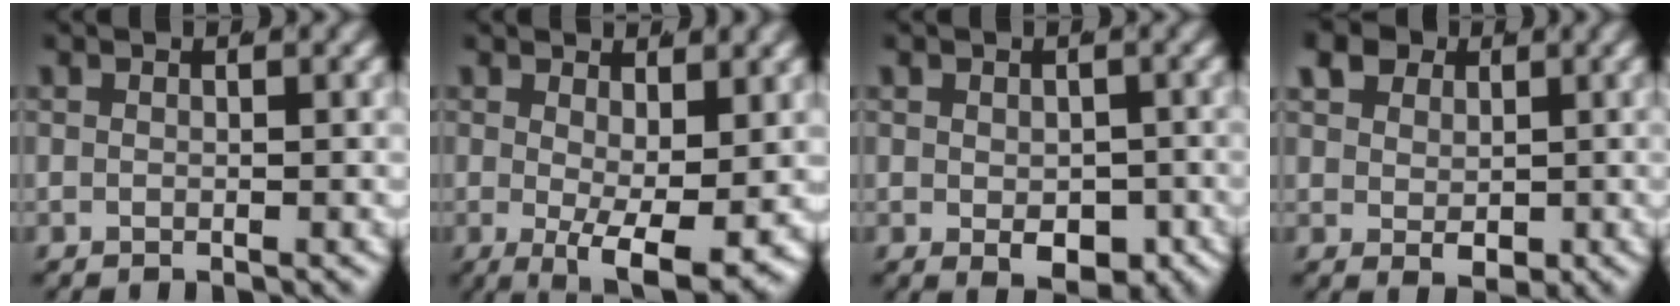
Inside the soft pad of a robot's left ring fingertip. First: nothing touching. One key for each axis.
{"total": 5.7, "fx": -2.3, "fy": 1.6, "fz": 5.0, "tx": -0.080, "ty": -0.043, "tz": -0.014}
{"total": 3.1, "fx": -1.5, "fy": 1.6, "fz": 2.2, "tx": -0.033, "ty": -0.024, "tz": -0.009}
{"total": 4.8, "fx": 1.6, "fy": 3.5, "fz": 2.9, "tx": -0.052, "ty": -0.013, "tz": 0.034}